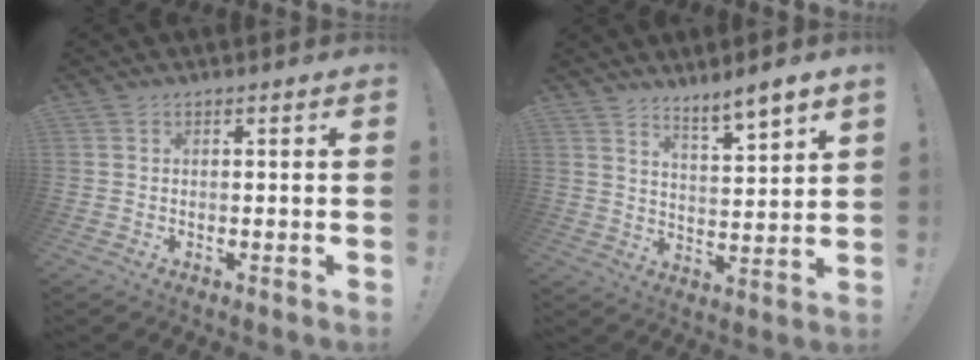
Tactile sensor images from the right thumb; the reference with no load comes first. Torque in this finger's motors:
{"motor_torque": [0.06, 0.23, 0.37, 0.57, 0.04]}